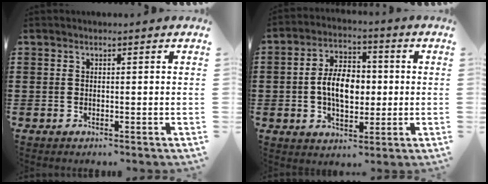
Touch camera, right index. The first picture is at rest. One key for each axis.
{"total": 7.6, "fx": -0.3, "fy": 4.8, "fz": 5.8, "tx": -0.112, "ty": 0.005, "tz": -0.013}